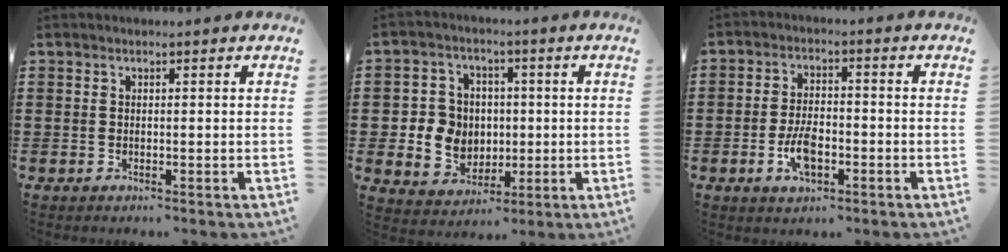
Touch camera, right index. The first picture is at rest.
{"total": 6.4, "force": [0.1, 6.1, 1.7], "torque": [-0.050, 0.013, 0.004]}
{"total": 5.8, "force": [-2.0, 2.8, 4.6], "torque": [-0.105, 0.000, -0.042]}